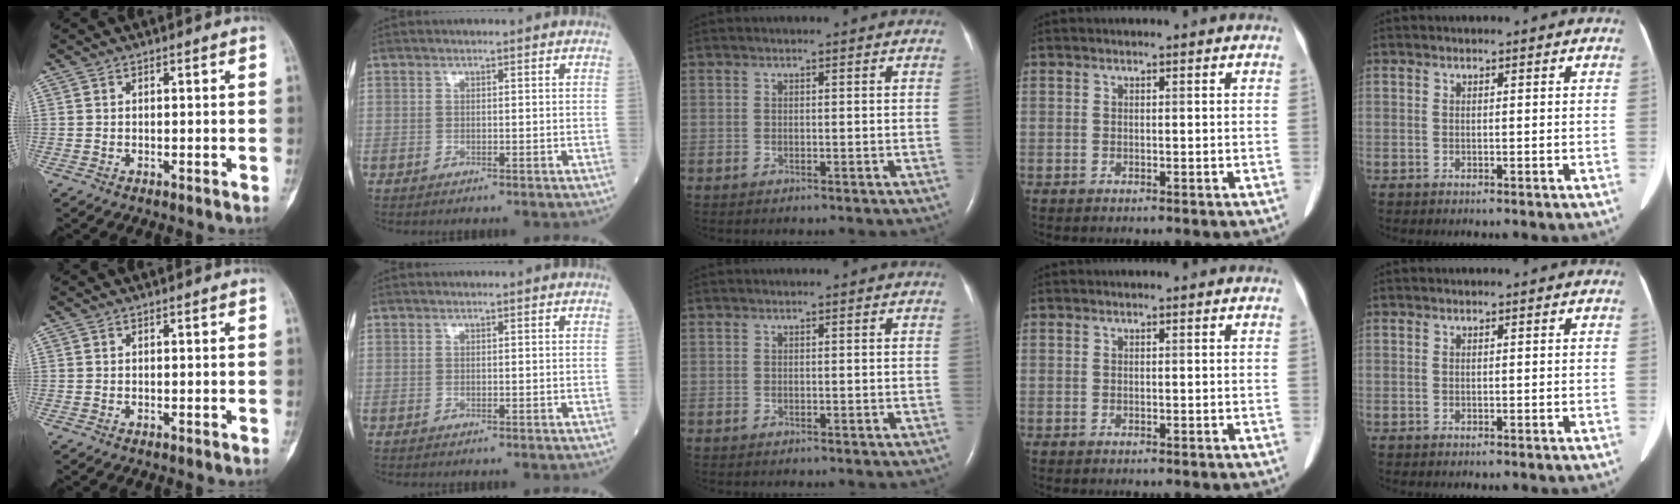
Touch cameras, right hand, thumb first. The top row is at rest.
{}